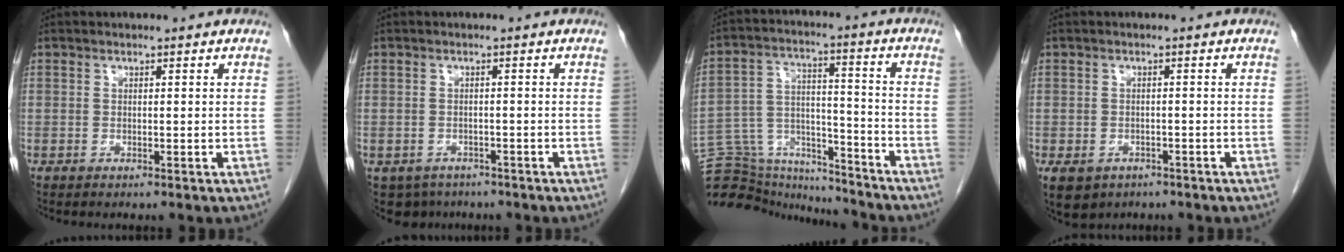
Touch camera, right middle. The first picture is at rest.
{"total": 4.2, "force": [-3.0, 2.9, 0.4], "torque": [-0.006, 0.001, -0.042]}
{"total": 17.4, "force": [-16.6, 4.2, 3.1], "torque": [-0.069, 0.045, -0.262]}
{"total": 8.0, "force": [-4.7, 5.7, 3.0], "torque": [-0.074, -0.002, -0.062]}